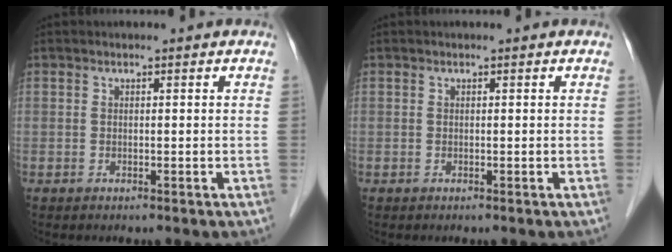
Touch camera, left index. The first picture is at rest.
{"total": 0.0}